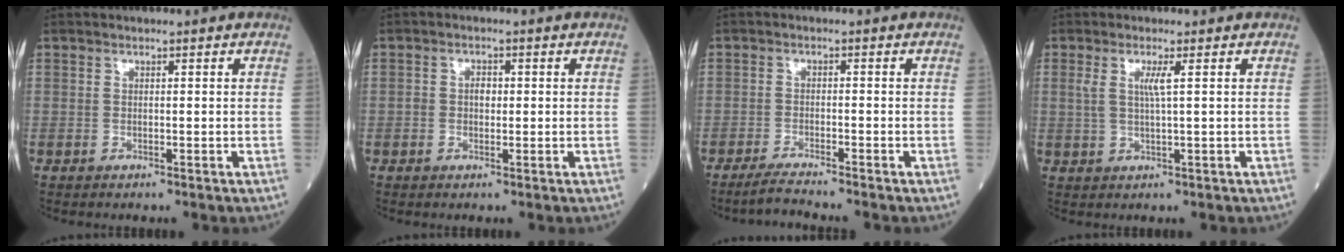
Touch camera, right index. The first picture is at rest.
{"total": 1.9, "force": [0.0, 1.2, 1.4], "torque": [-0.025, 0.005, -0.001]}
{"total": 3.6, "force": [-3.3, -0.9, 1.1], "torque": [-0.028, -0.016, -0.064]}
{"total": 2.8, "force": [0.8, -0.2, 2.7], "torque": [-0.061, 0.001, 0.016]}